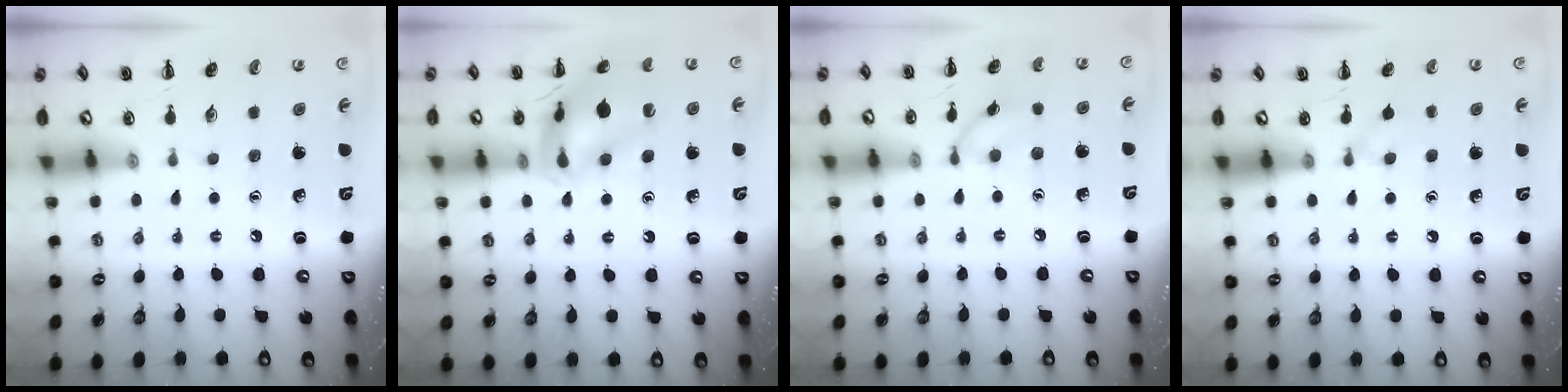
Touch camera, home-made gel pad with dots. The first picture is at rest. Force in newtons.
{"total": 14.1, "press": 14.0, "slide": 1.8}
{"total": 6.4, "press": 6.3, "slide": 0.5}
{"total": 4.6, "press": 4.4, "slide": 1.5}